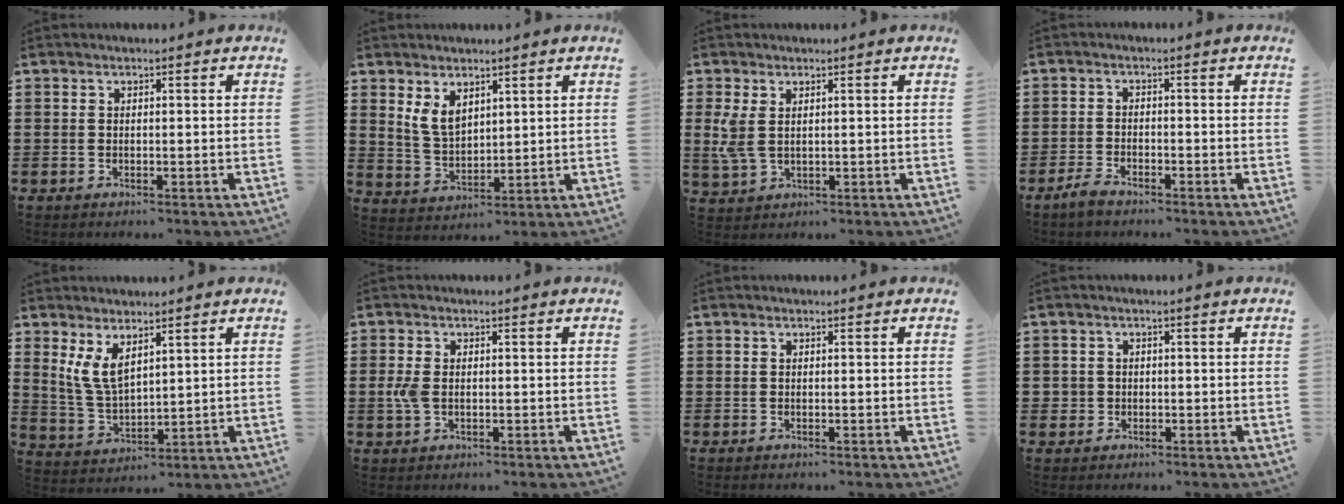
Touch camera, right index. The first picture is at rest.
{"total": 4.4, "force": [2.5, 2.5, 2.6], "torque": [-0.067, 0.003, 0.045]}
{"total": 4.1, "force": [0.8, 2.2, 3.3], "torque": [-0.091, -0.001, 0.010]}
{"total": 2.4, "force": [-2.2, 0.4, 0.7], "torque": [-0.021, 0.004, -0.048]}
{"total": 5.6, "force": [2.9, 2.6, 4.0], "torque": [-0.103, -0.005, 0.050]}
{"total": 3.3, "force": [-0.2, 2.1, 2.6], "torque": [-0.073, -0.002, -0.011]}
{"total": 0.0}
{"total": 1.5, "force": [-0.4, 1.4, 0.0], "torque": [-0.005, 0.006, -0.011]}